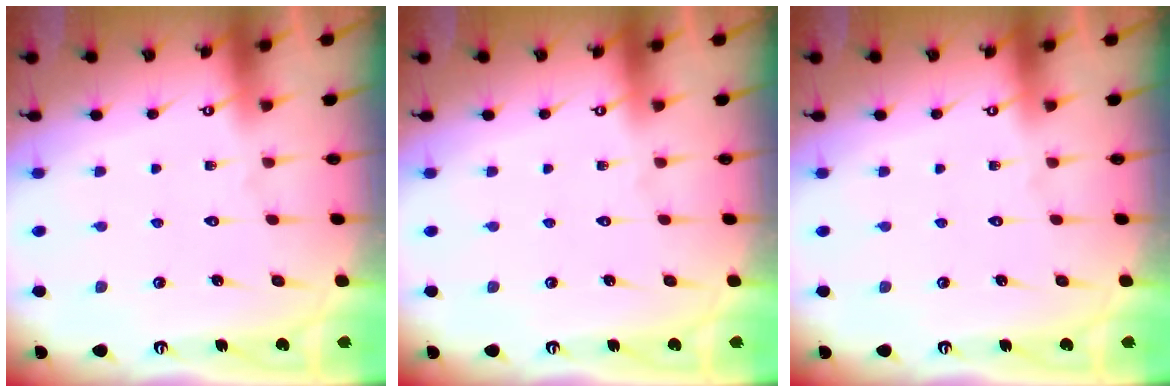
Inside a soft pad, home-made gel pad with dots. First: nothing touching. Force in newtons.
{"total": 0.0}
{"total": 0.0}